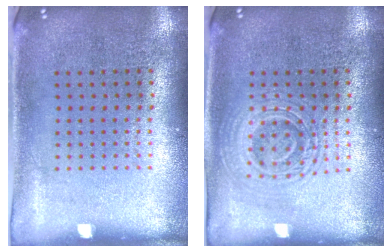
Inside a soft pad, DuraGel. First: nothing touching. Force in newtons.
{"total": 3.0, "press": 2.9, "slide": 0.5}